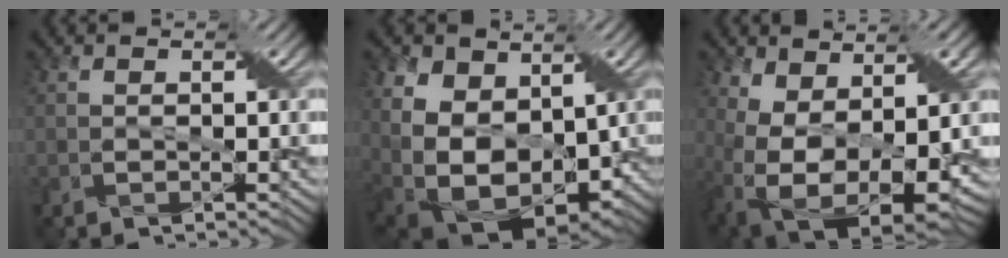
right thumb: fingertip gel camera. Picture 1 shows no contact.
{"total": 16.4, "force": [2.3, 11.6, 11.3], "torque": [-0.251, -0.002, 0.067]}
{"total": 14.1, "force": [0.7, 8.1, 11.5], "torque": [-0.233, -0.038, 0.035]}